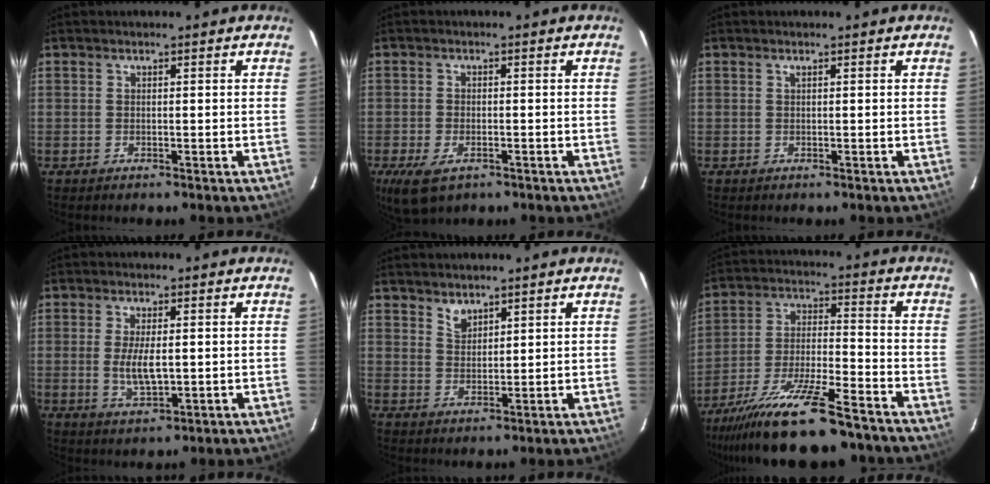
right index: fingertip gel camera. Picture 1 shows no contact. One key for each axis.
{"total": 6.4, "fx": -3.4, "fy": 3.5, "fz": 4.2, "tx": -0.098, "ty": -0.022, "tz": -0.060}
{"total": 0.0}
{"total": 5.8, "fx": -0.3, "fy": 2.3, "fz": 5.4, "tx": -0.105, "ty": -0.009, "tz": -0.001}
{"total": 2.8, "fx": 2.4, "fy": 1.2, "fz": 0.7, "tx": -0.010, "ty": 0.001, "tz": 0.044}
{"total": 19.8, "fx": -15.9, "fy": 3.5, "fz": 11.3, "tx": -0.228, "ty": -0.040, "tz": -0.266}